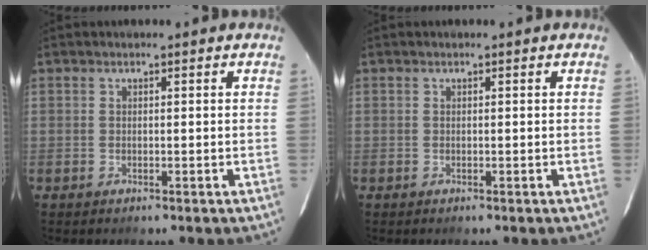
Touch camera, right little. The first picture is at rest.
{"total": 0.0}